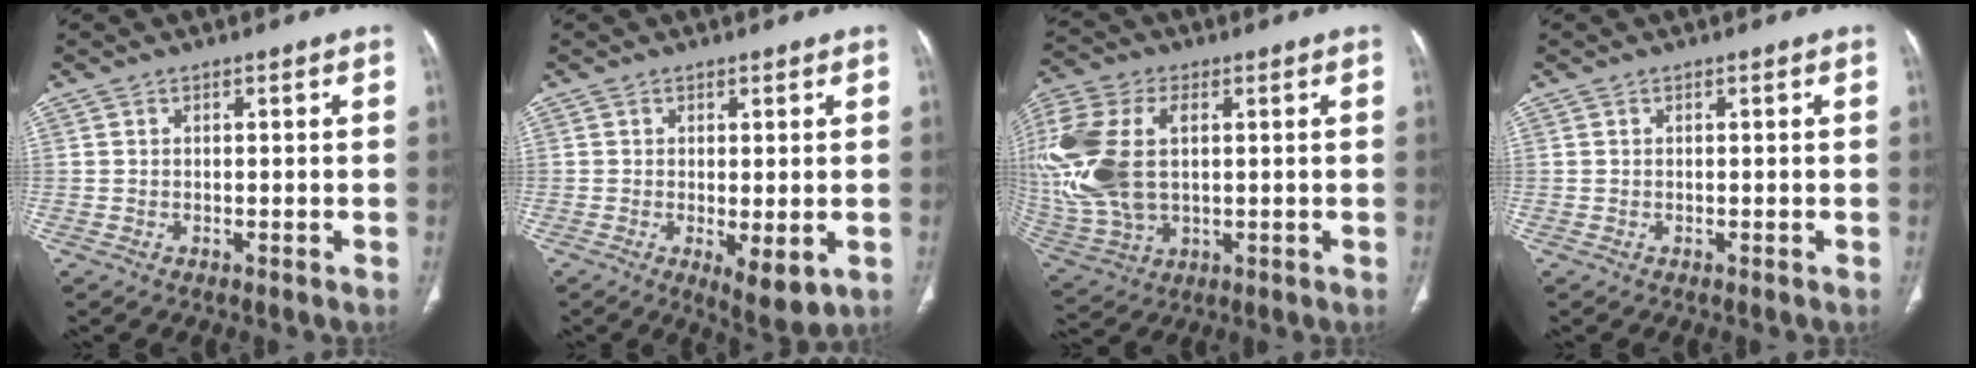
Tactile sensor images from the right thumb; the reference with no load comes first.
{"total": 5.7, "force": [-1.3, 2.1, 5.1], "torque": [-0.078, -0.021, -0.012]}
{"total": 21.9, "force": [2.6, 13.3, 17.2], "torque": [-0.424, -0.002, 0.053]}
{"total": 0.0}